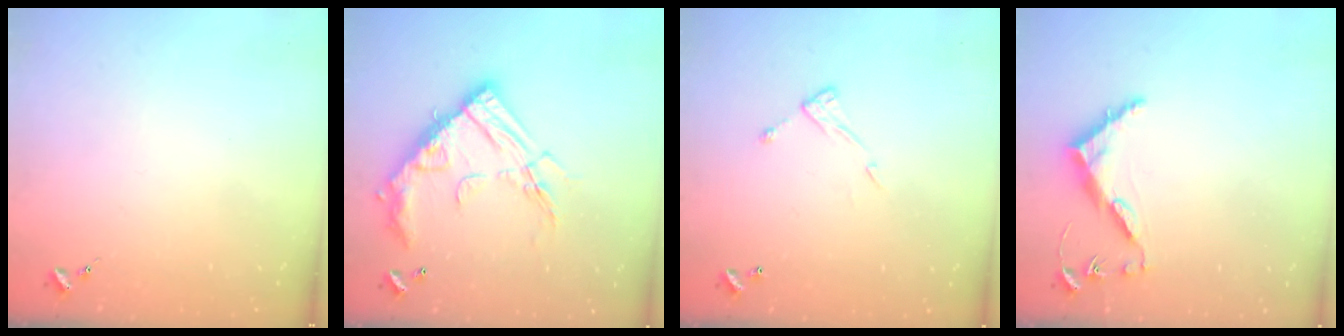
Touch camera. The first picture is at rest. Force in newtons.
{"total": 20.3, "press": 20.2, "slide": 1.9}
{"total": 7.0, "press": 7.0, "slide": 0.4}
{"total": 8.2, "press": 8.1, "slide": 0.6}